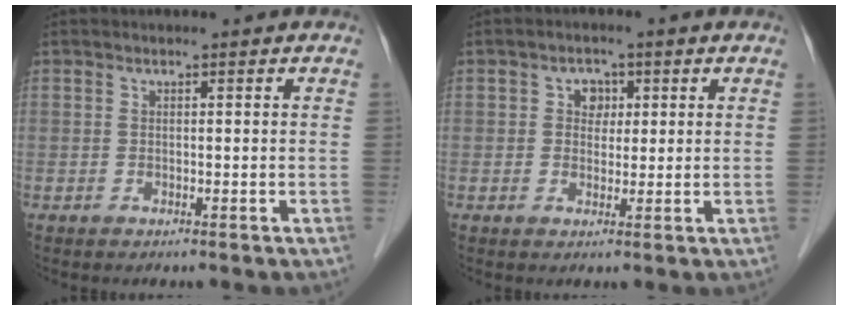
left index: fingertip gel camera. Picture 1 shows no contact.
{"total": 2.7, "force": [0.8, 2.2, 1.4], "torque": [-0.021, 0.006, 0.010]}